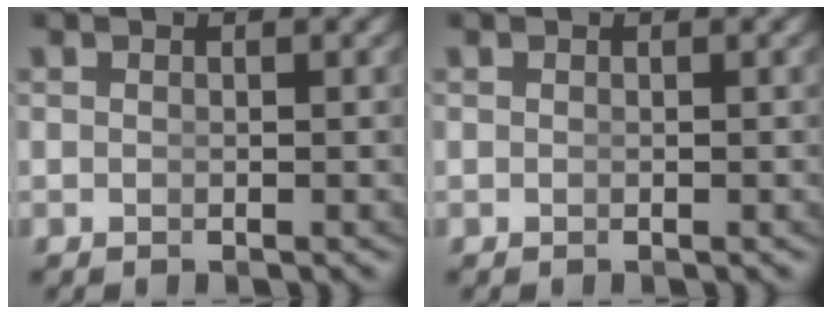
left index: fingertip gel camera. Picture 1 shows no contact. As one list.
[{"total": 0.0}]